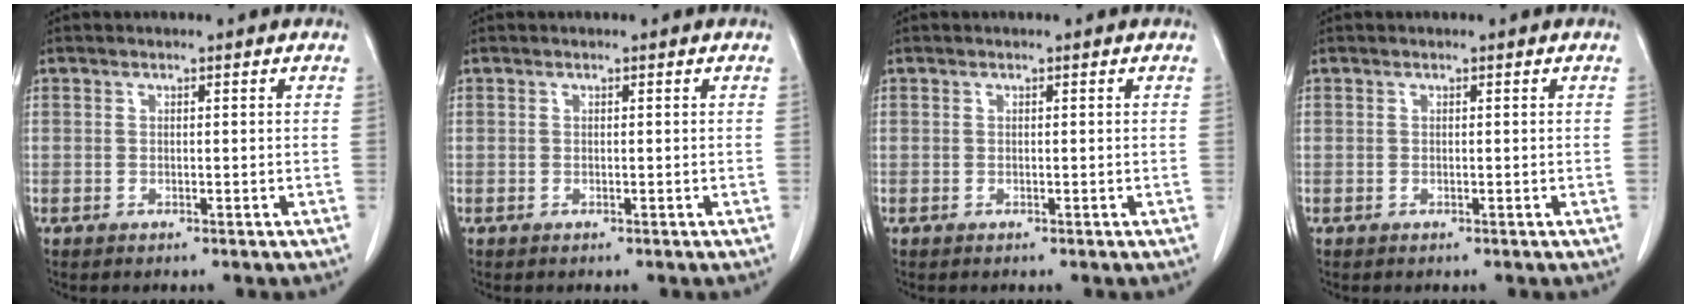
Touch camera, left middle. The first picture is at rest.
{"total": 0.0}
{"total": 0.0}
{"total": 0.0}